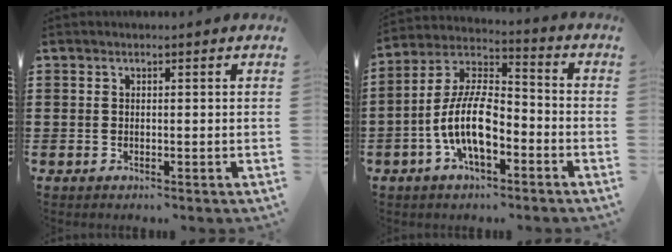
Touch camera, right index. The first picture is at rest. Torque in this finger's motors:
{"motor_torque": [2.14, 0.00, 1.05, 0.21]}